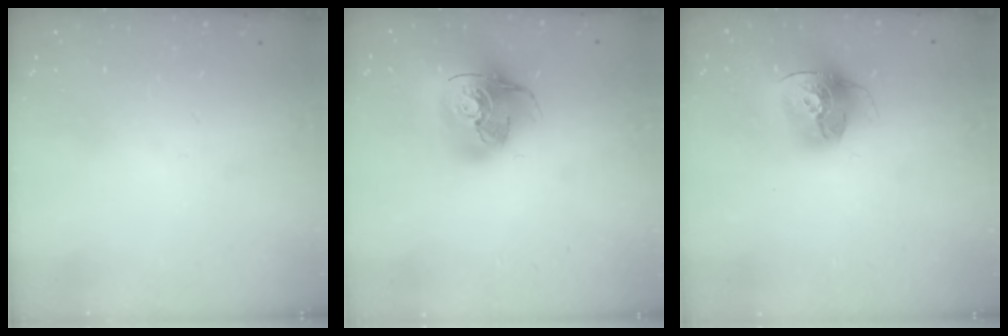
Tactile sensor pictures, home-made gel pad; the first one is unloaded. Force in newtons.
{"total": 17.1, "press": 17.0, "slide": 2.5}
{"total": 16.4, "press": 16.3, "slide": 1.8}